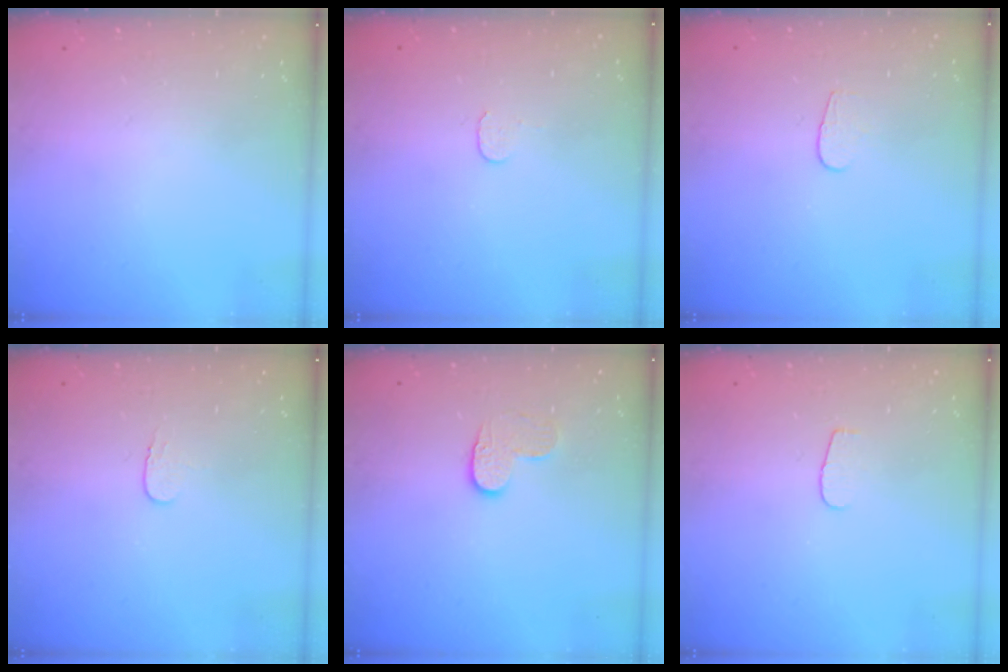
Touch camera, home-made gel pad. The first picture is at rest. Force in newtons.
{"total": 3.7, "press": 3.7, "slide": 0.3}
{"total": 3.6, "press": 3.6, "slide": 0.3}
{"total": 3.6, "press": 3.6, "slide": 0.4}
{"total": 6.7, "press": 6.7, "slide": 0.5}
{"total": 3.8, "press": 3.7, "slide": 0.4}